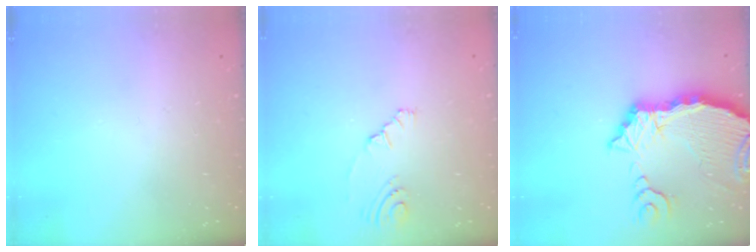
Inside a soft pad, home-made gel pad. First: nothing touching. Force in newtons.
{"total": 5.7, "press": 2.4, "slide": 5.2}
{"total": 15.1, "press": 14.9, "slide": 2.0}